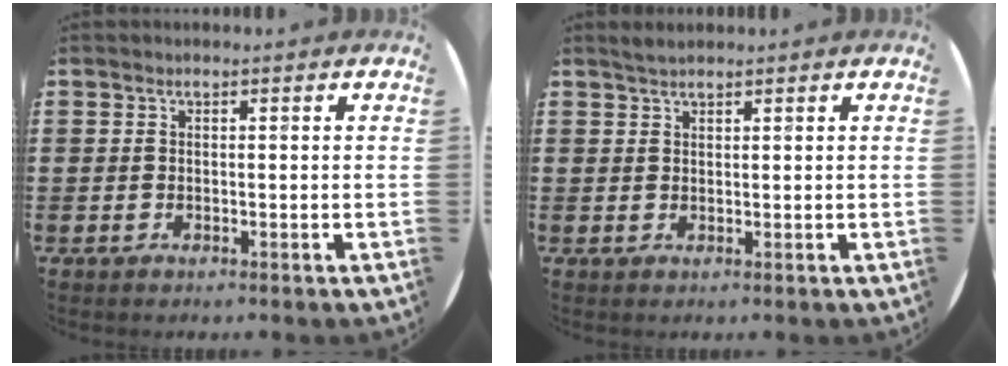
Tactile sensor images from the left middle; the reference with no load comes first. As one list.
[{"total": 1.3, "force": [1.2, 0.1, 0.4], "torque": [-0.008, 0.002, 0.023]}]